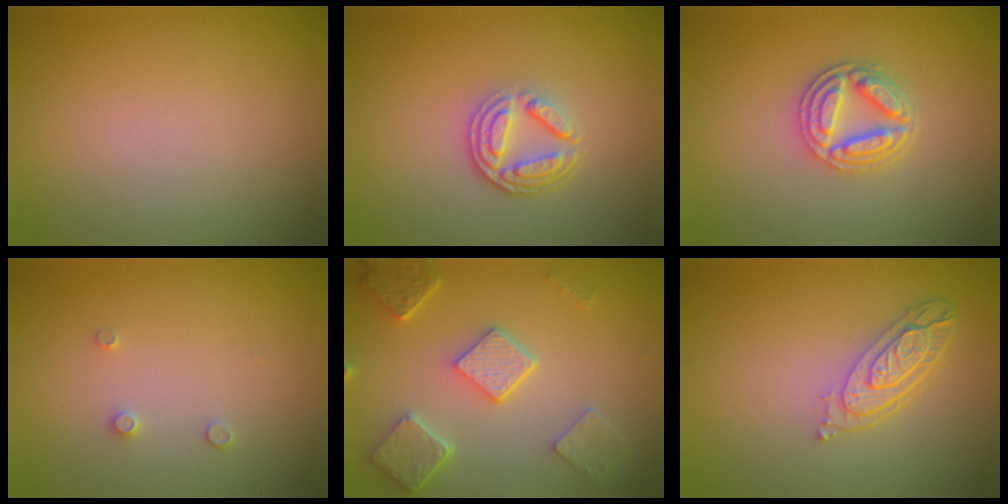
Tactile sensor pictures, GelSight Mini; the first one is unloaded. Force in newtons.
{"total": 3.8, "press": 2.8, "slide": 2.6}
{"total": 3.3, "press": 3.2, "slide": 0.6}
{"total": 0.8, "press": 0.8, "slide": 0.0}
{"total": 5.0, "press": 3.9, "slide": 3.1}
{"total": 3.9, "press": 2.9, "slide": 2.6}